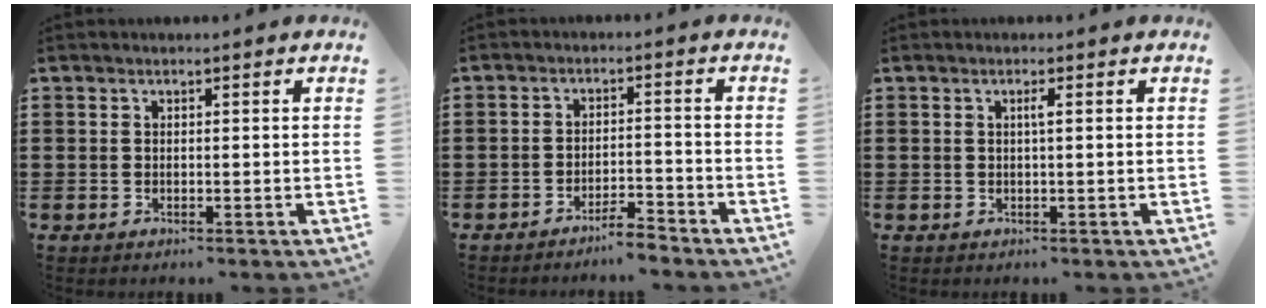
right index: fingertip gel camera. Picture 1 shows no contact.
{"total": 3.4, "force": [-3.3, 0.1, 0.6], "torque": [-0.015, 0.002, -0.068]}
{"total": 1.0, "force": [0.1, -0.1, 0.9], "torque": [-0.017, -0.004, 0.002]}